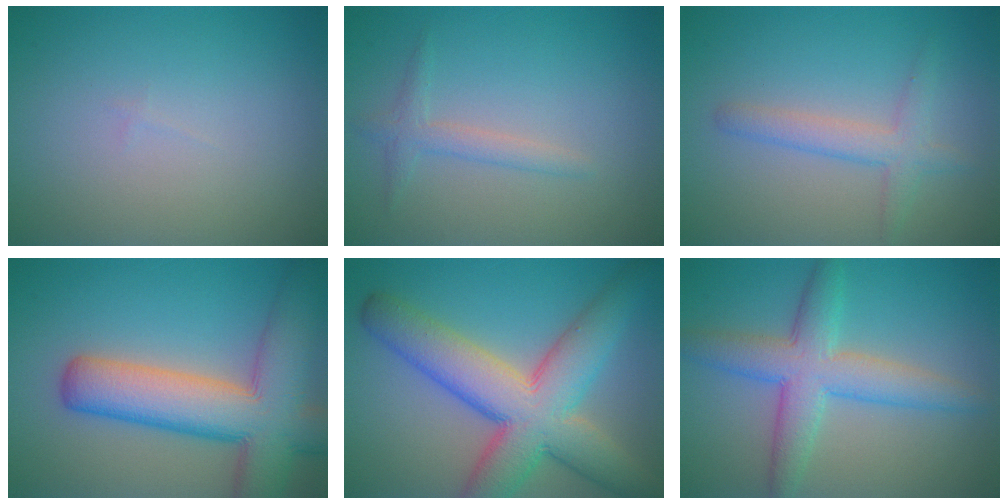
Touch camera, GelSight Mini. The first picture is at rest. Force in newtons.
{"total": 1.7, "press": 1.7, "slide": 0.1}
{"total": 2.7, "press": 2.7, "slide": 0.2}
{"total": 10.5, "press": 10.4, "slide": 0.6}
{"total": 10.7, "press": 10.7, "slide": 0.6}
{"total": 5.6, "press": 5.6, "slide": 0.1}